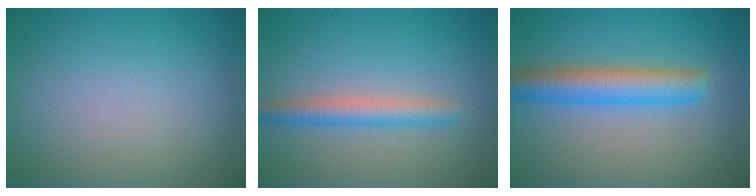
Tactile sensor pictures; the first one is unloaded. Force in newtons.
{"total": 2.9, "press": 2.9, "slide": 0.1}
{"total": 5.1, "press": 5.1, "slide": 0.1}